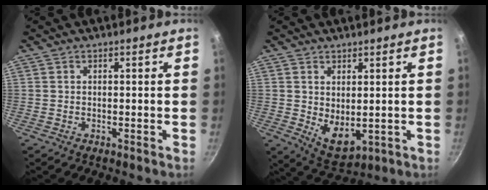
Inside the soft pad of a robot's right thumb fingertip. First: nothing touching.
{"total": 6.8, "force": [0.9, 3.9, 5.5], "torque": [-0.076, -0.026, 0.033]}